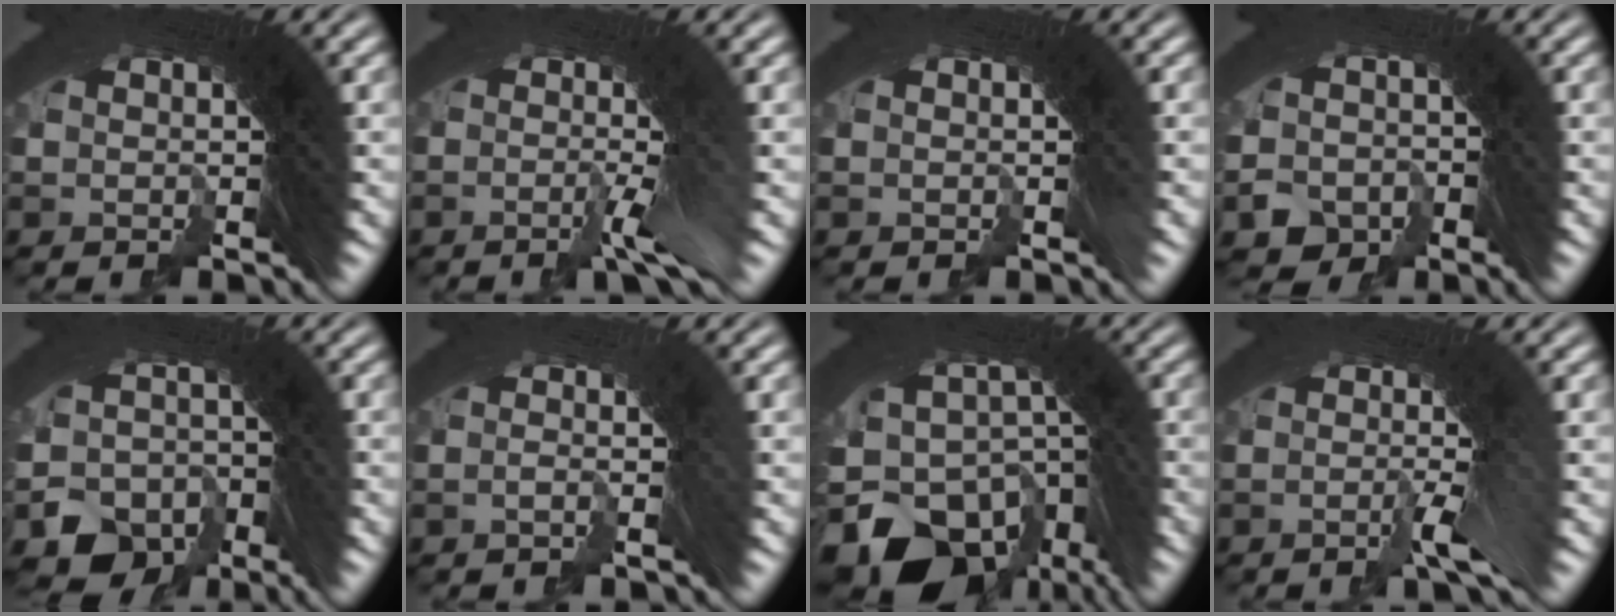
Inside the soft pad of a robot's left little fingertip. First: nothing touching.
{"total": 3.1, "force": [-1.3, -0.5, 2.8], "torque": [-0.033, 0.010, -0.028]}
{"total": 0.5, "force": [-0.2, -0.2, 0.4], "torque": [-0.005, 0.006, -0.004]}
{"total": 5.6, "force": [-3.1, 4.5, 1.3], "torque": [-0.034, -0.031, -0.045]}
{"total": 13.7, "force": [-4.6, 11.0, 6.7], "torque": [-0.178, -0.075, -0.059]}
{"total": 1.6, "force": [-1.1, -0.7, 0.9], "torque": [-0.011, 0.011, -0.023]}
{"total": 15.7, "force": [-5.8, 10.3, 10.2], "torque": [-0.239, -0.067, -0.062]}
{"total": 2.7, "force": [-1.0, -0.7, 2.4], "torque": [-0.028, 0.013, -0.025]}